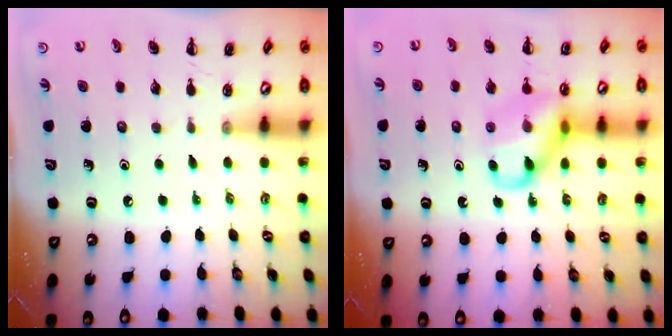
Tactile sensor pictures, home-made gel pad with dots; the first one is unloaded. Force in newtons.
{"total": 12.1, "press": 11.9, "slide": 1.7}